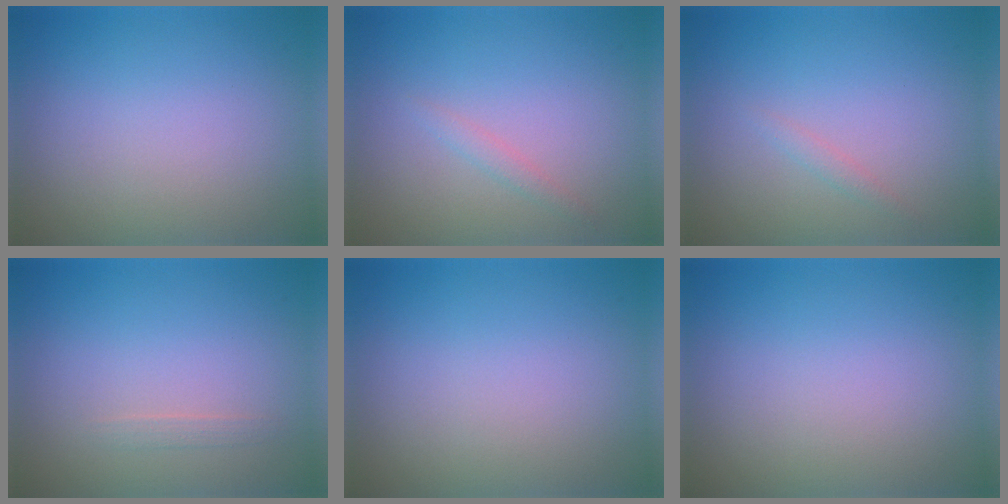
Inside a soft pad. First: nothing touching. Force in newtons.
{"total": 1.0, "press": 1.0, "slide": 0.0}
{"total": 0.7, "press": 0.7, "slide": 0.1}
{"total": 0.6, "press": 0.6, "slide": 0.0}
{"total": 0.0}
{"total": 0.0}